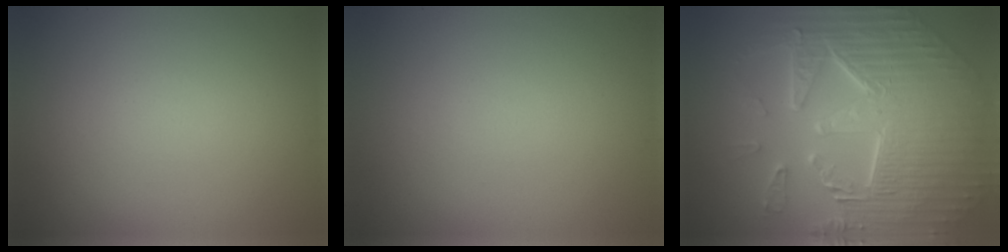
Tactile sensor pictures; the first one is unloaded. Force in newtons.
{"total": 0.0}
{"total": 10.5, "press": 7.3, "slide": 7.5}